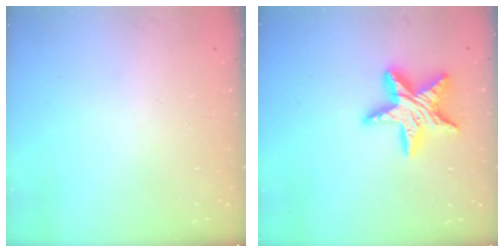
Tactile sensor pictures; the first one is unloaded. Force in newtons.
{"total": 15.5, "press": 15.4, "slide": 1.4}